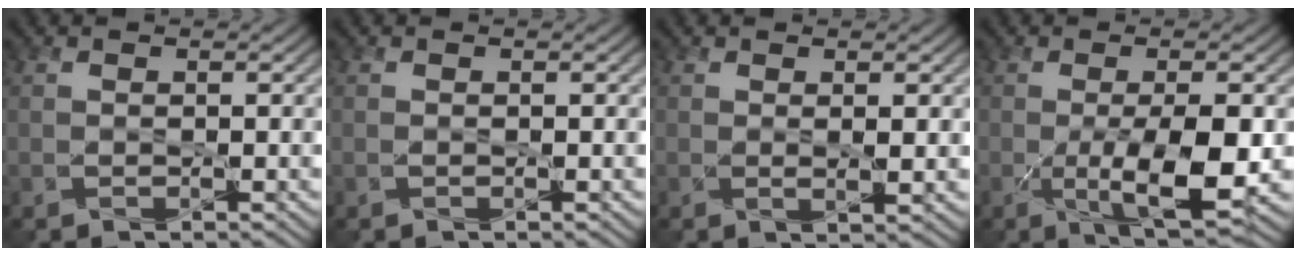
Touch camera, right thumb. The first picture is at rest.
{"total": 0.0}
{"total": 1.3, "force": [0.5, 0.2, 1.2], "torque": [-0.024, 0.002, 0.008]}
{"total": 7.5, "force": [-1.4, 2.4, 6.9], "torque": [-0.126, -0.011, -0.016]}